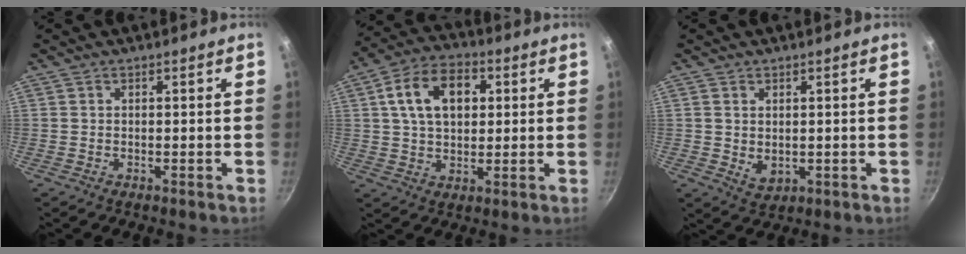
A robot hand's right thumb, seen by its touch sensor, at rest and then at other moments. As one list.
[{"total": 12.9, "force": [3.2, 8.5, 9.1], "torque": [-0.133, 0.012, 0.045]}, {"total": 3.6, "force": [0.6, 2.6, 2.4], "torque": [-0.037, -0.010, 0.015]}]